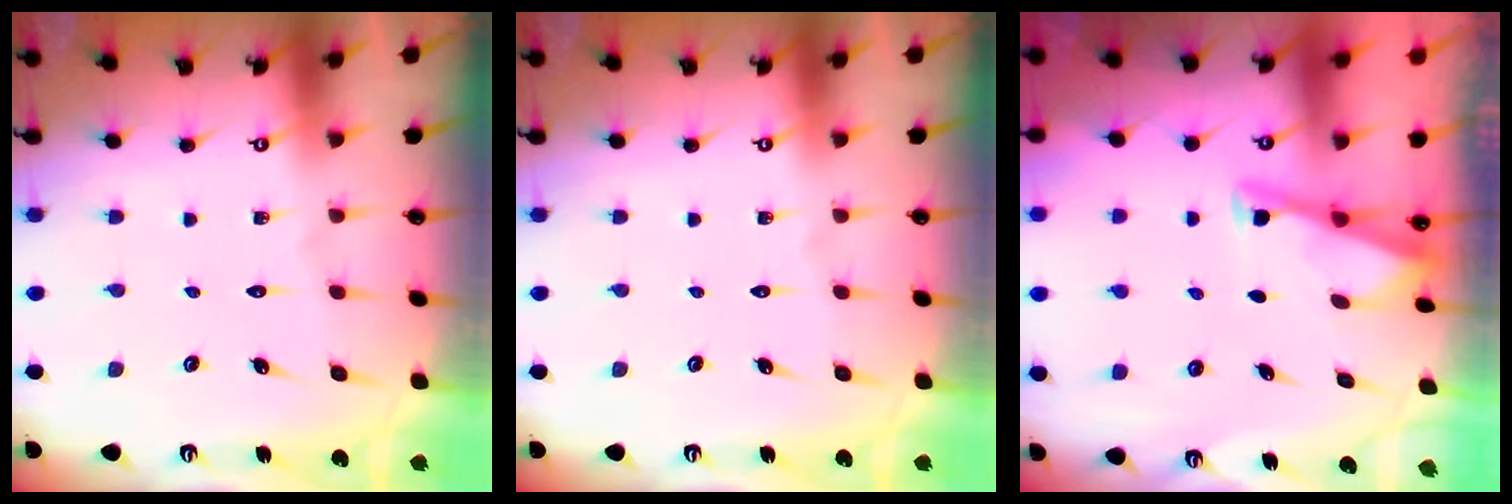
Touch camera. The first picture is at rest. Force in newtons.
{"total": 0.0}
{"total": 3.3, "press": 3.3, "slide": 0.3}